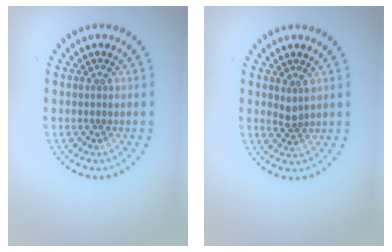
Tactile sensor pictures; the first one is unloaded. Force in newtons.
{"total": 1.2, "press": 1.0, "slide": 0.8}